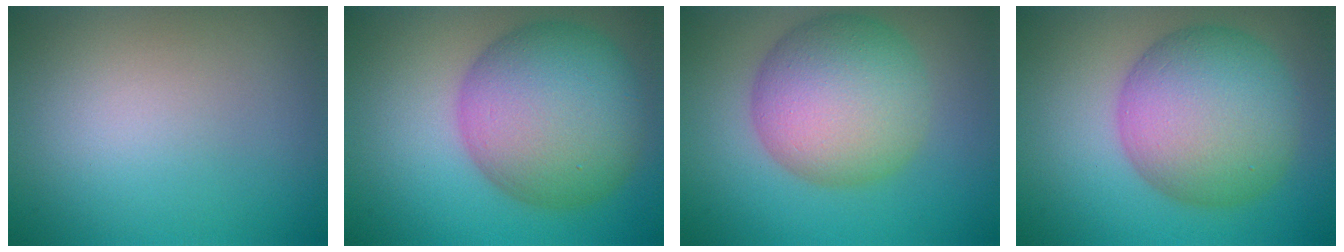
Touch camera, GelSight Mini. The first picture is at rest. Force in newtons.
{"total": 11.6, "press": 11.6, "slide": 0.3}
{"total": 9.7, "press": 9.7, "slide": 0.2}
{"total": 10.4, "press": 10.4, "slide": 0.5}